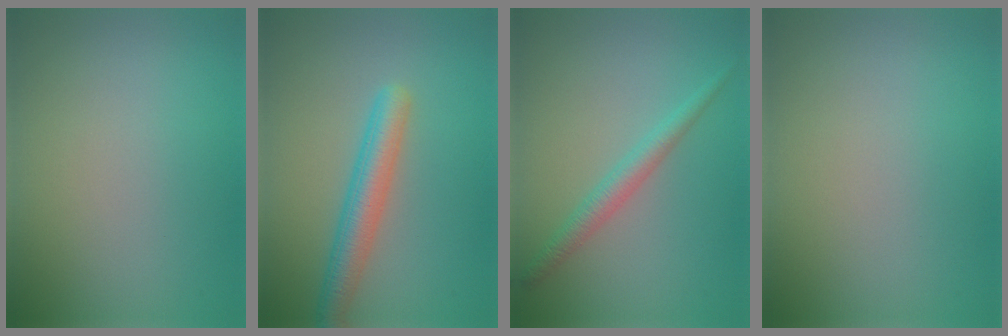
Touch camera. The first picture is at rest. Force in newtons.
{"total": 3.8, "press": 3.8, "slide": 0.1}
{"total": 2.2, "press": 2.2, "slide": 0.1}
{"total": 0.0}